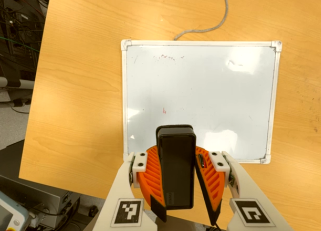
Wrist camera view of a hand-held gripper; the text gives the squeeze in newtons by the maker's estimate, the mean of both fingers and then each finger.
{"total": 9.6, "left": 9.4, "right": 9.8}